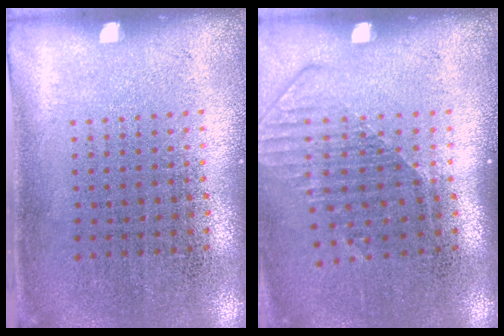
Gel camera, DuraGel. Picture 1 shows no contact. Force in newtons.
{"total": 1.6, "press": 1.2, "slide": 1.1}